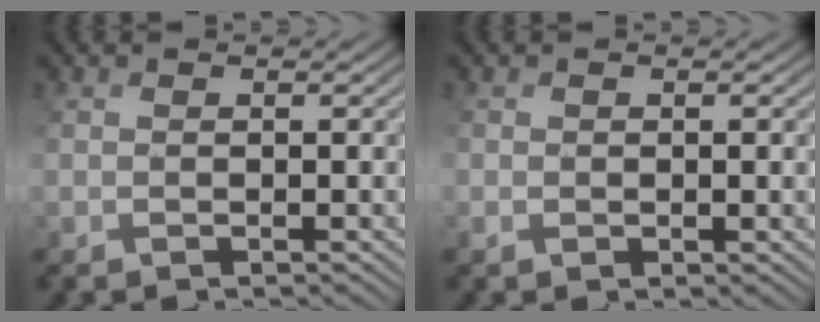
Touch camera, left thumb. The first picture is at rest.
{"total": 0.7, "force": [-0.1, 0.4, 0.5], "torque": [-0.018, -0.006, 0.010]}